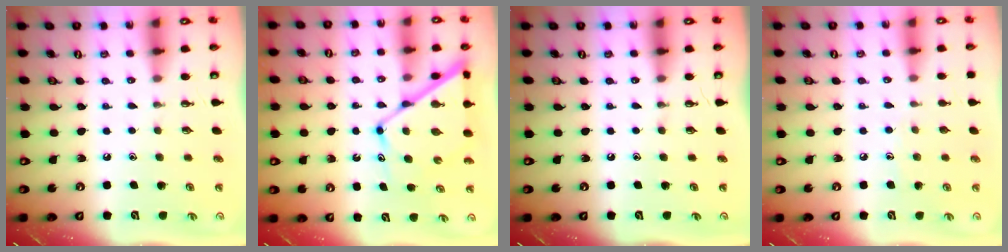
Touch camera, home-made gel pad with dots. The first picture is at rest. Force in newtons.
{"total": 13.3, "press": 13.2, "slide": 1.3}
{"total": 0.0}
{"total": 4.5, "press": 4.5, "slide": 0.5}